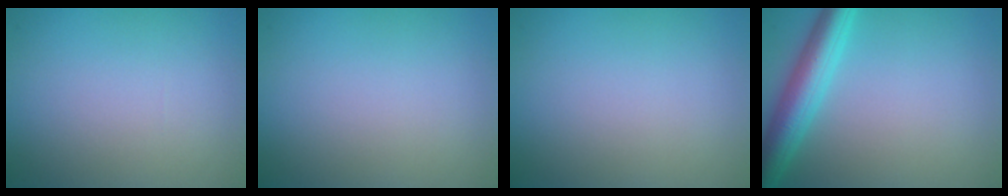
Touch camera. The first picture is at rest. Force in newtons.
{"total": 0.0}
{"total": 0.0}
{"total": 5.1, "press": 5.1, "slide": 0.1}